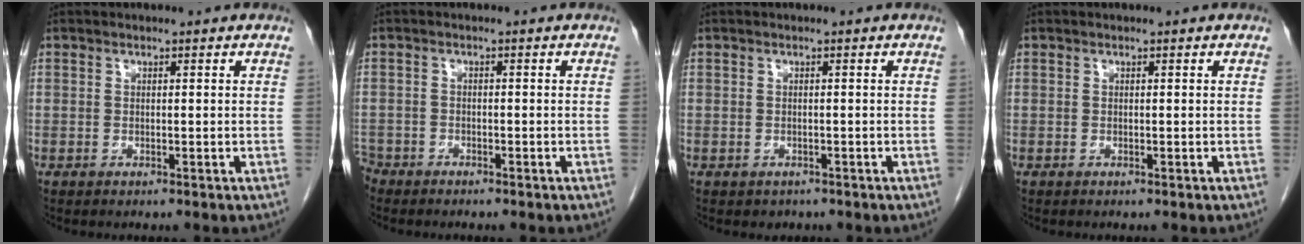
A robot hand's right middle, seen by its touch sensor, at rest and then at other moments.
{"total": 3.2, "force": [-2.8, 1.5, 0.3], "torque": [-0.008, 0.000, -0.054]}
{"total": 1.1, "force": [-0.8, 0.8, 0.2], "torque": [-0.007, 0.001, -0.006]}
{"total": 0.0}